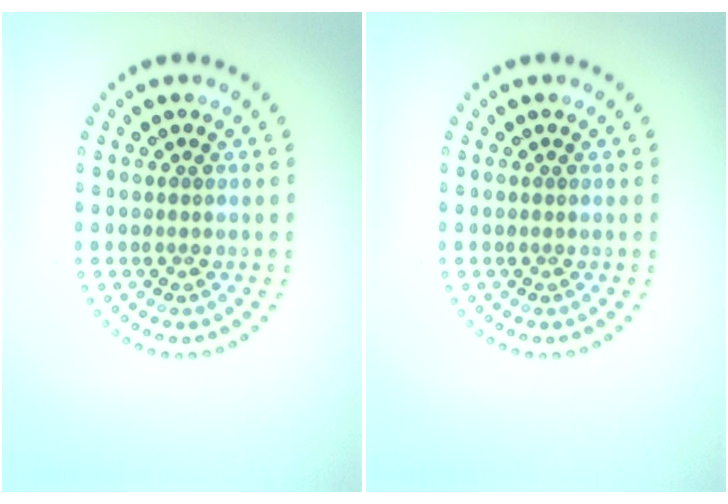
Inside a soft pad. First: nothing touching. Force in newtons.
{"total": 0.0}